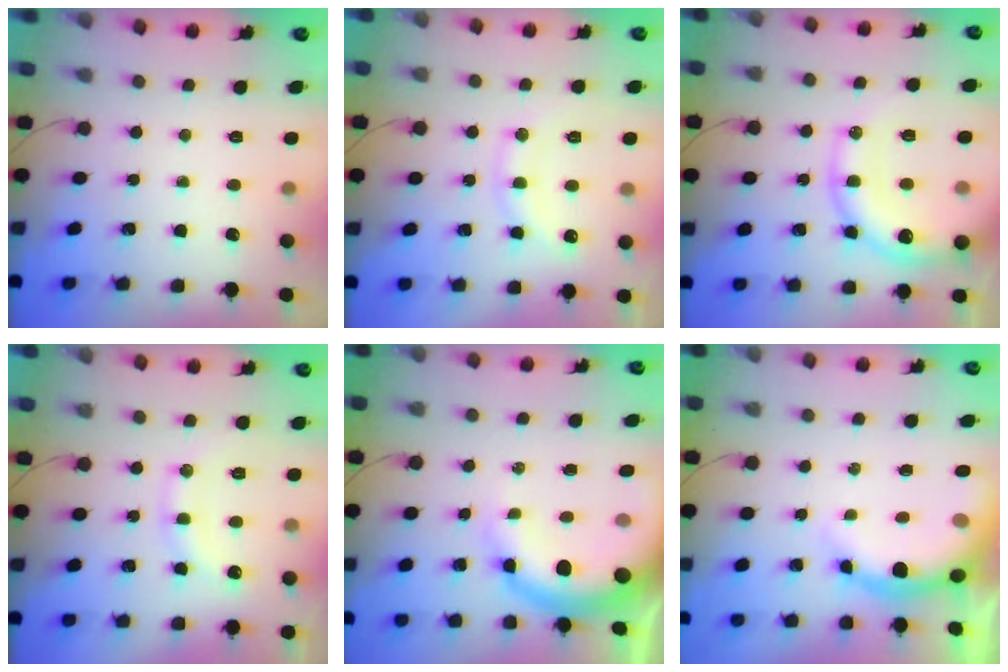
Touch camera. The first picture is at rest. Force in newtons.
{"total": 13.2, "press": 13.2, "slide": 0.7}
{"total": 19.7, "press": 19.3, "slide": 4.0}
{"total": 10.6, "press": 10.6, "slide": 0.1}
{"total": 11.7, "press": 11.5, "slide": 2.3}
{"total": 7.0, "press": 6.8, "slide": 1.5}